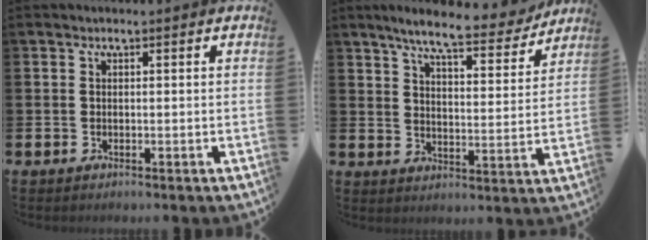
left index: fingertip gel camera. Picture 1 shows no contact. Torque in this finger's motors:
{"motor_torque": [1.21, -0.91, 0.67, 0.19]}